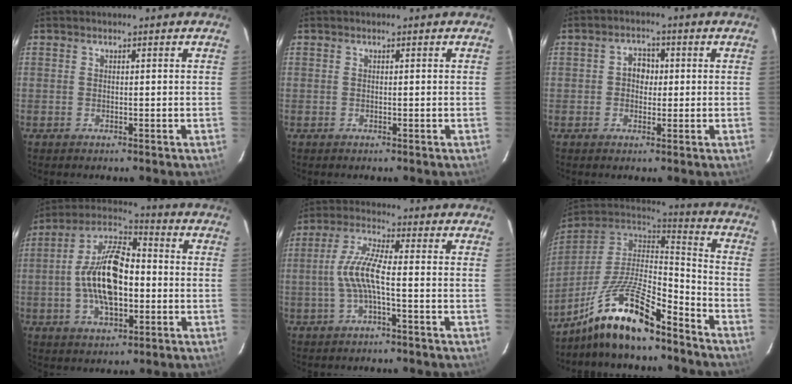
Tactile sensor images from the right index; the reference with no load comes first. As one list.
[{"total": 0.0}, {"total": 3.4, "force": [0.0, 2.9, 1.8], "torque": [-0.029, 0.014, -0.001]}, {"total": 15.6, "force": [-2.0, 7.6, 13.5], "torque": [-0.262, 0.013, -0.039]}, {"total": 7.3, "force": [-1.6, 1.0, 7.0], "torque": [-0.154, 0.008, -0.029]}, {"total": 16.3, "force": [-11.8, 3.9, 10.6], "torque": [-0.220, -0.005, -0.219]}]